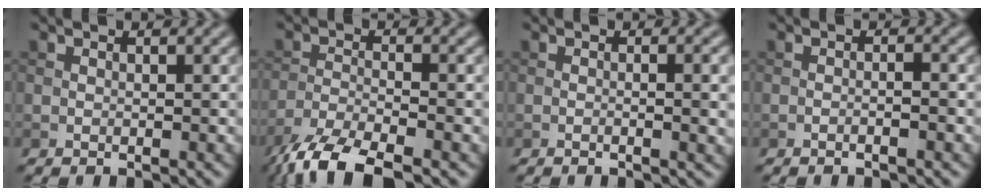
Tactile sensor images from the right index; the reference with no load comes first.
{"total": 7.0, "force": [-5.4, 1.6, 4.1], "torque": [-0.079, -0.011, -0.108]}
{"total": 3.0, "force": [-0.3, 0.8, 2.8], "torque": [-0.037, -0.002, -0.006]}
{"total": 1.1, "force": [-0.7, 0.1, 0.9], "torque": [-0.017, 0.004, -0.014]}